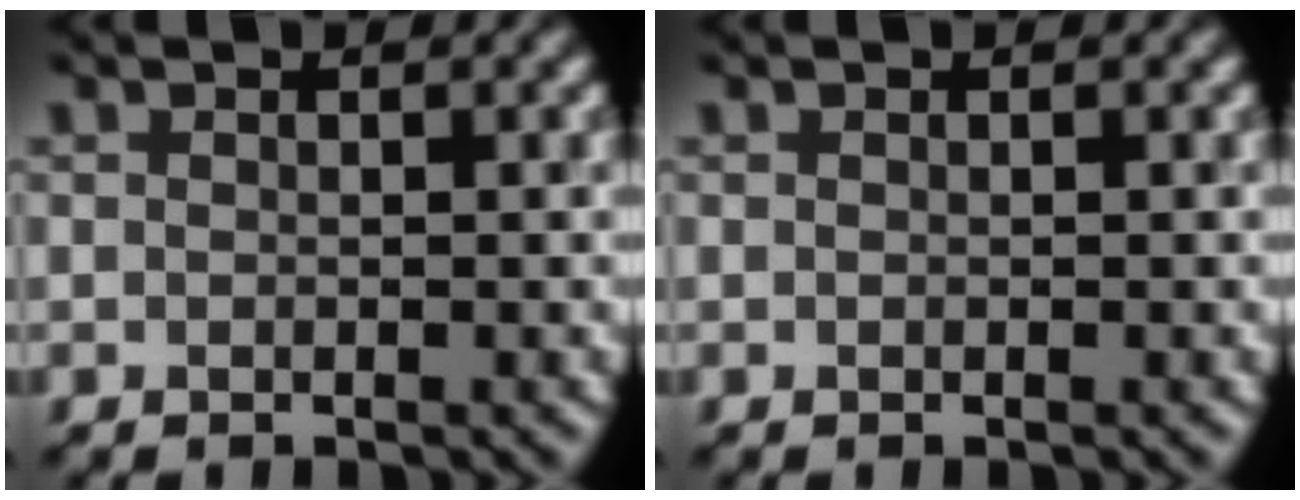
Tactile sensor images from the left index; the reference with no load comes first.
{"total": 0.0}